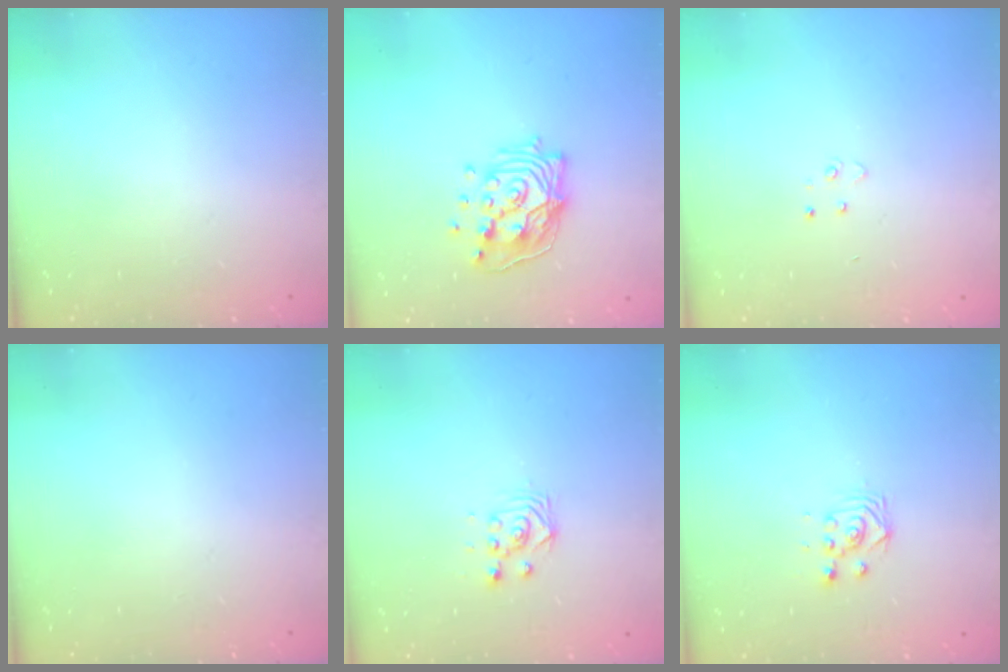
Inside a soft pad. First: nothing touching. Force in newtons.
{"total": 15.9, "press": 15.9, "slide": 1.5}
{"total": 3.5, "press": 3.4, "slide": 0.4}
{"total": 0.0}
{"total": 2.9, "press": 2.9, "slide": 0.4}
{"total": 2.9, "press": 2.9, "slide": 0.4}